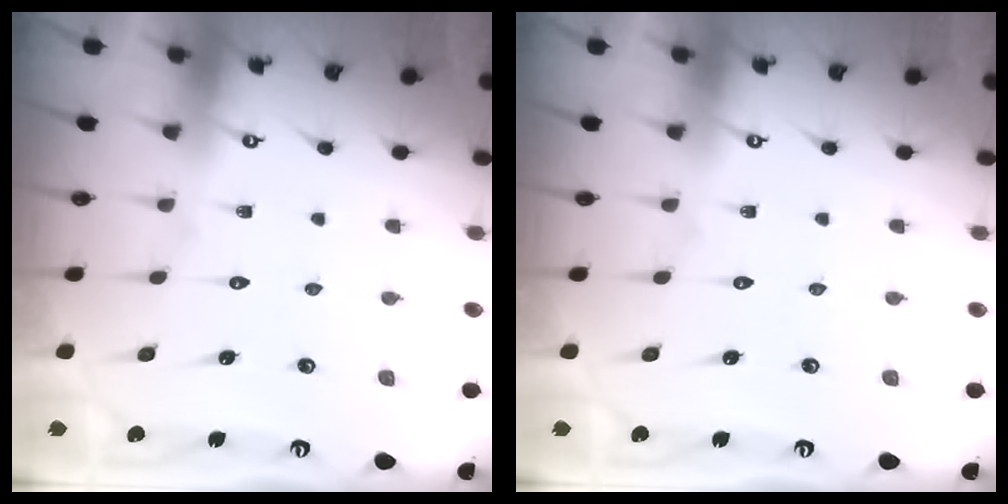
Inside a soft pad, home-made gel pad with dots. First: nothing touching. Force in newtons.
{"total": 0.0}